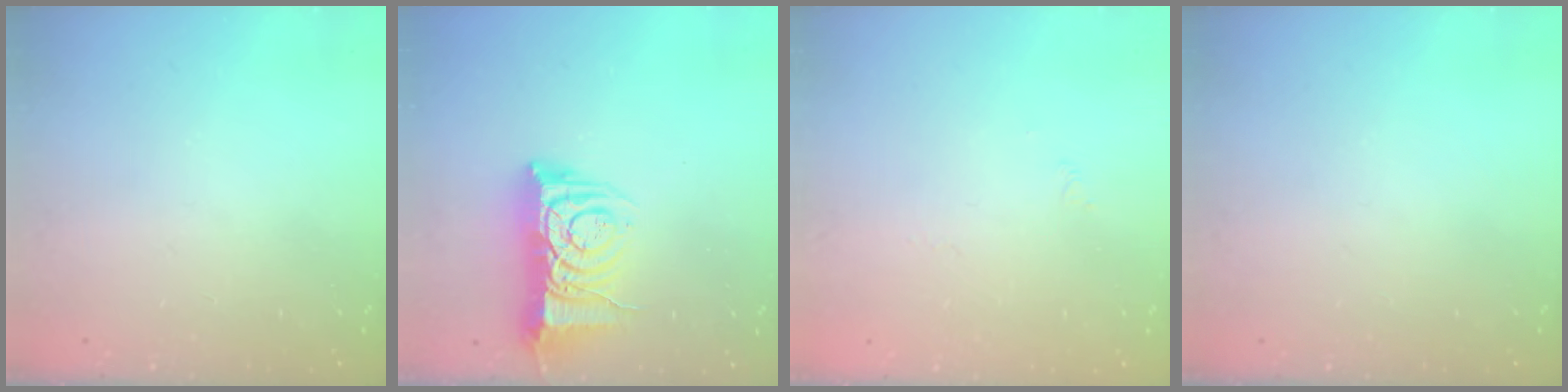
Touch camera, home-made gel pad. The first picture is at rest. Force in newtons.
{"total": 10.2, "press": 10.1, "slide": 1.3}
{"total": 1.7, "press": 1.6, "slide": 0.4}
{"total": 0.0}